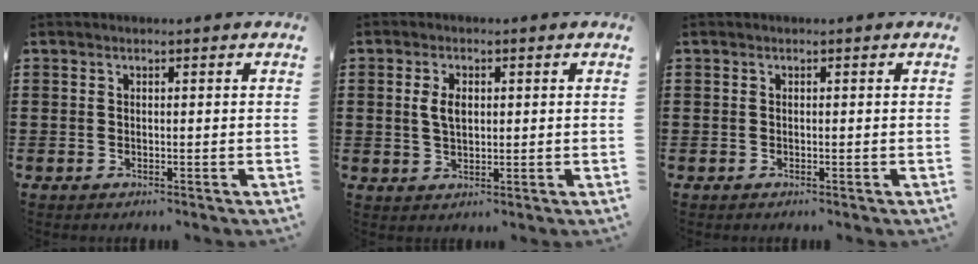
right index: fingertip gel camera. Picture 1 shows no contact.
{"total": 3.6, "force": [0.6, 2.0, 2.9], "torque": [-0.067, 0.007, 0.008]}
{"total": 0.0}